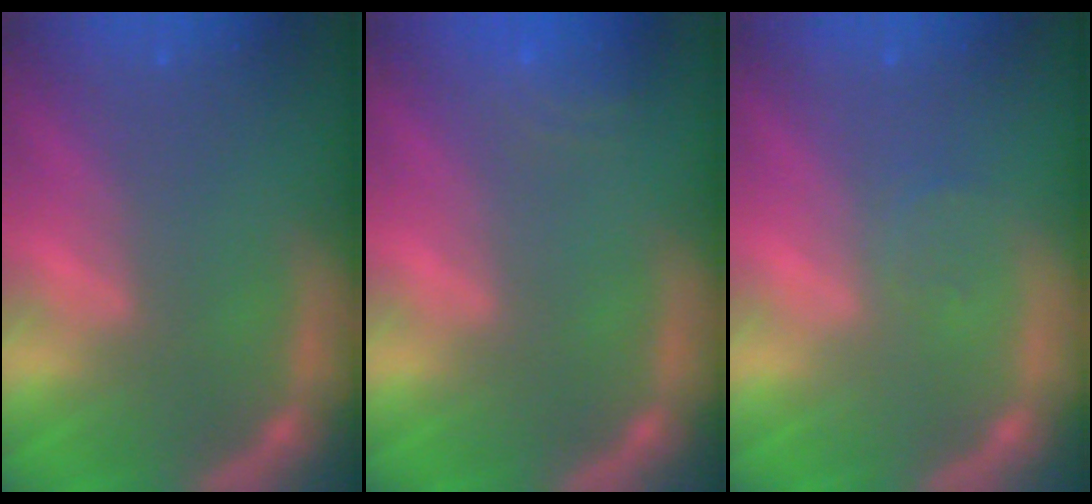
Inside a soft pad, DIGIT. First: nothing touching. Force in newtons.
{"total": 3.0}
{"total": 1.0}